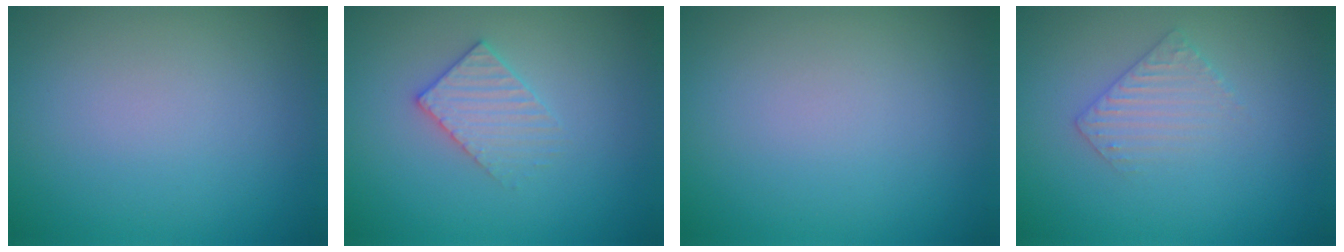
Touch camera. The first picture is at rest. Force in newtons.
{"total": 2.3, "press": 2.2, "slide": 0.3}
{"total": 0.0}
{"total": 1.9, "press": 1.9, "slide": 0.5}